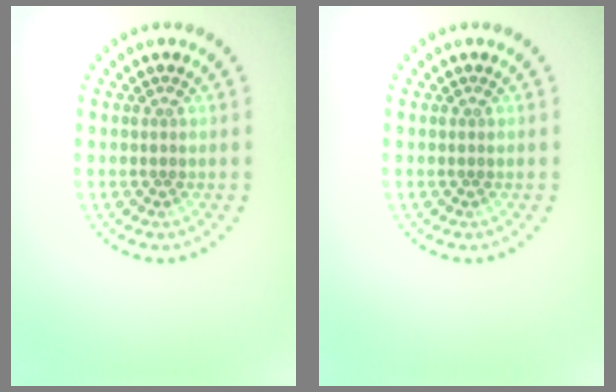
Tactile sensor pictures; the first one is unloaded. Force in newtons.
{"total": 0.0}